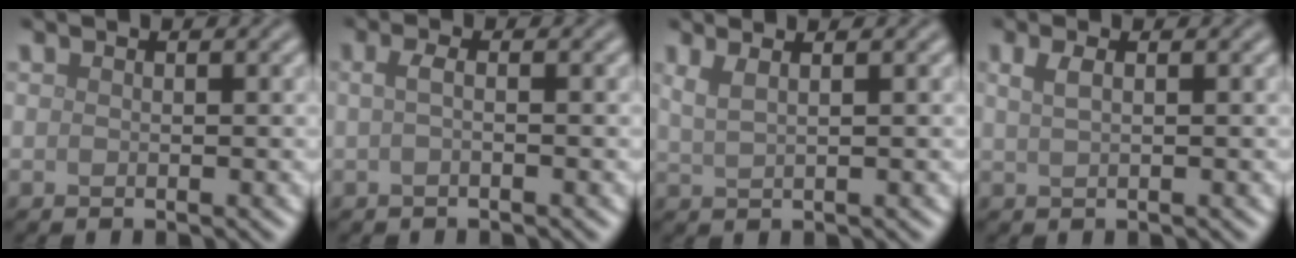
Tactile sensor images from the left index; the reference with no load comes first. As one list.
[{"total": 1.4, "force": [0.0, 0.4, 1.3], "torque": [-0.025, 0.001, -0.003]}, {"total": 2.6, "force": [1.4, 1.1, 1.9], "torque": [-0.022, 0.007, 0.008]}, {"total": 1.7, "force": [0.6, 0.7, 1.4], "torque": [-0.023, 0.003, 0.011]}]